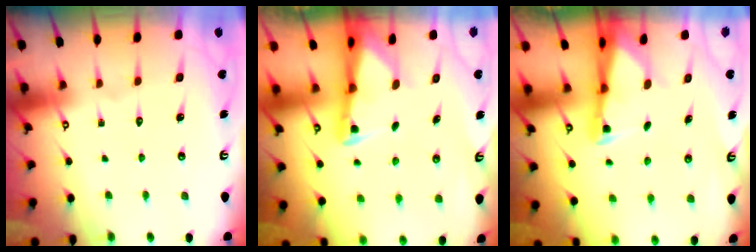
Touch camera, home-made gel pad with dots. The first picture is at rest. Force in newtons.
{"total": 2.4, "press": 2.3, "slide": 0.6}
{"total": 2.5, "press": 2.4, "slide": 0.5}